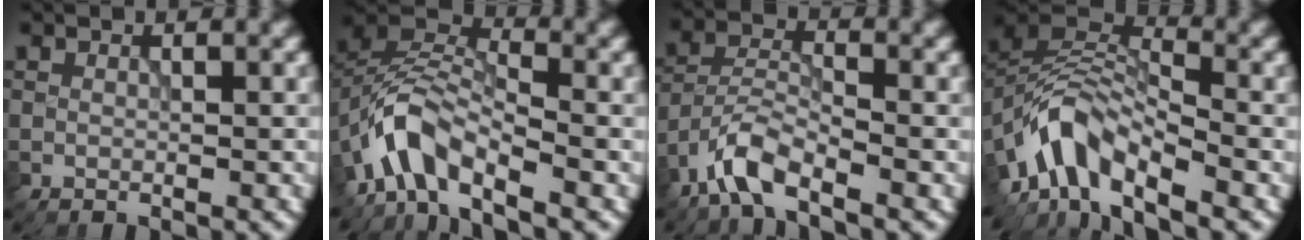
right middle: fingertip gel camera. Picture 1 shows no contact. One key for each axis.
{"total": 5.2, "fx": -3.6, "fy": 2.2, "fz": 3.0, "tx": -0.050, "ty": 0.005, "tz": -0.080}
{"total": 4.3, "fx": -3.2, "fy": 1.2, "fz": 2.6, "tx": -0.050, "ty": 0.005, "tz": -0.074}
{"total": 6.8, "fx": -4.6, "fy": 2.8, "fz": 4.2, "tx": -0.065, "ty": 0.007, "tz": -0.102}